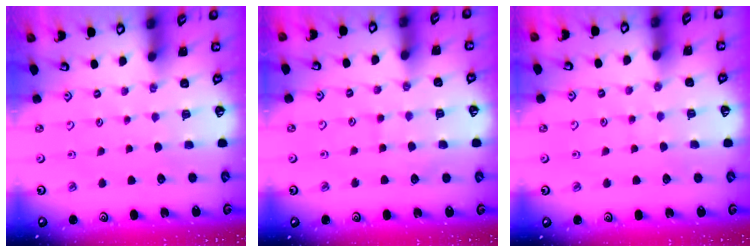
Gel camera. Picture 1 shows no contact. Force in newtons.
{"total": 4.8, "press": 4.8, "slide": 0.4}
{"total": 4.4, "press": 4.4, "slide": 0.4}